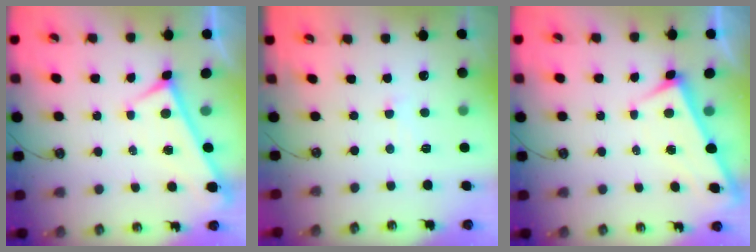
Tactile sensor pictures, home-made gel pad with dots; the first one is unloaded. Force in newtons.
{"total": 0.8, "press": 0.6, "slide": 0.6}
{"total": 2.4, "press": 2.4, "slide": 0.2}